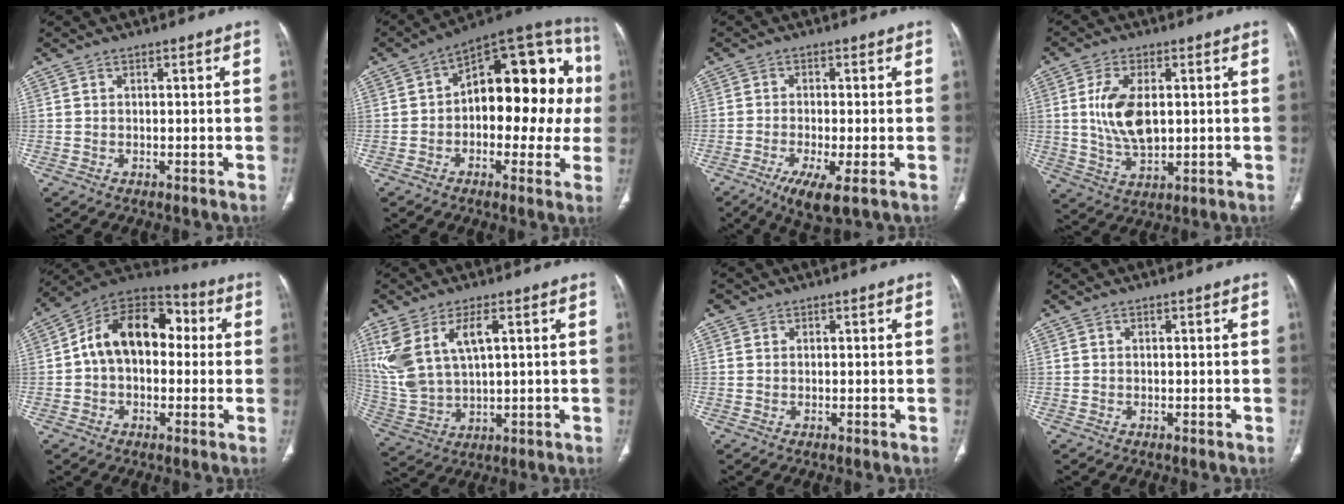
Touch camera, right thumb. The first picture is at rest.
{"total": 22.7, "force": [1.3, 12.1, 19.2], "torque": [-0.204, 0.044, 0.004]}
{"total": 7.2, "force": [-3.4, 1.5, 6.2], "torque": [-0.116, -0.012, -0.057]}
{"total": 10.2, "force": [1.4, 5.5, 8.5], "torque": [-0.165, -0.011, 0.035]}
{"total": 16.2, "force": [1.4, 11.0, 11.9], "torque": [-0.156, 0.046, 0.009]}
{"total": 12.6, "force": [4.7, 6.0, 10.1], "torque": [-0.226, -0.014, 0.111]}
{"total": 0.8, "force": [0.4, 0.7, -0.1], "torque": [0.012, 0.000, 0.003]}
{"total": 0.0}